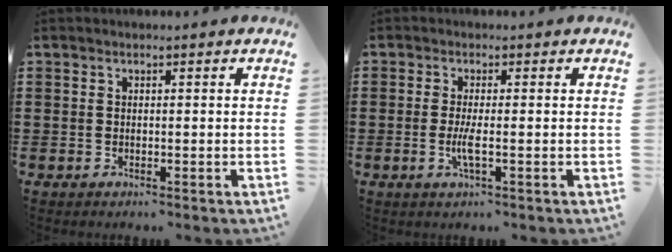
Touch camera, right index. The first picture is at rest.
{"total": 2.9, "force": [-0.8, 0.3, 2.8], "torque": [-0.064, -0.009, -0.019]}